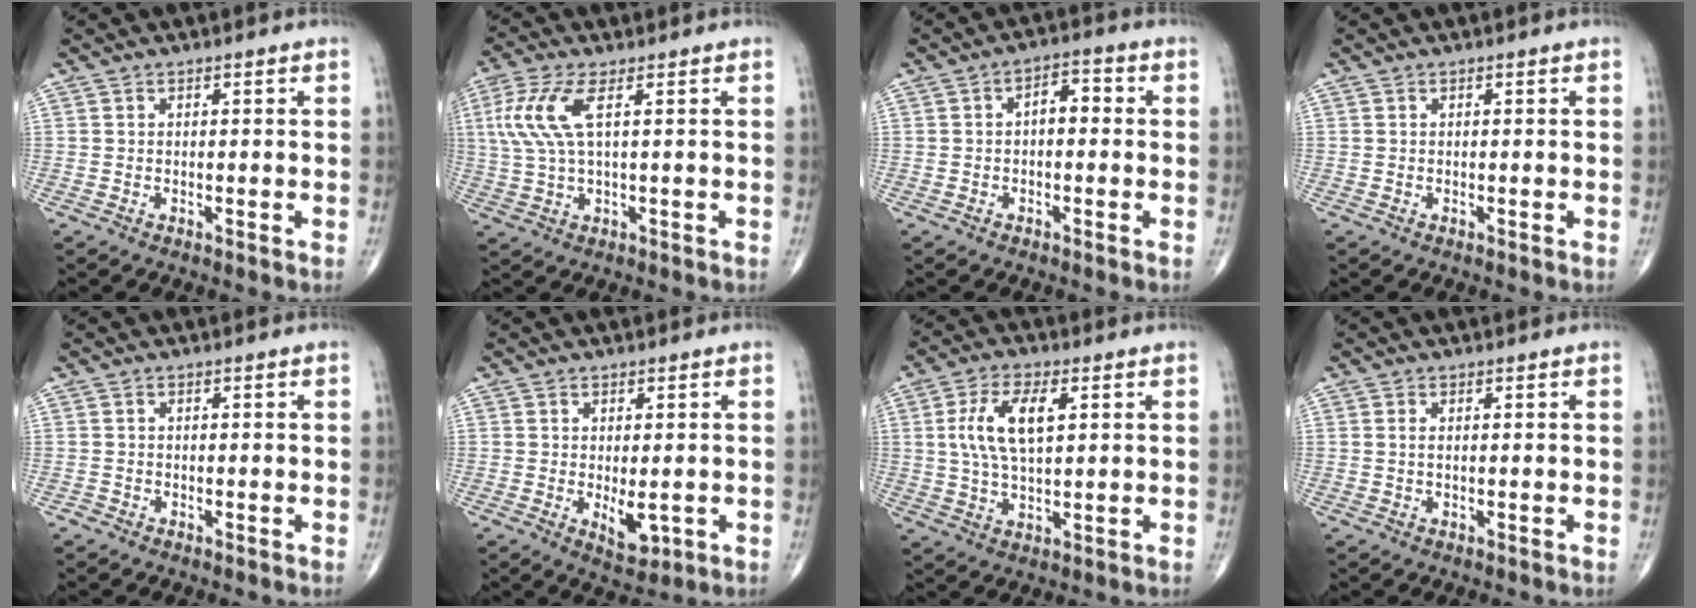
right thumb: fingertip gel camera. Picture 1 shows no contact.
{"total": 8.4, "force": [2.3, 2.6, 7.6], "torque": [-0.207, 0.008, 0.050]}
{"total": 4.2, "force": [-0.1, 2.4, 3.5], "torque": [-0.038, 0.018, -0.011]}
{"total": 0.0}
{"total": 0.7, "force": [-0.5, 0.5, -0.1], "torque": [0.002, 0.002, -0.014]}
{"total": 4.5, "force": [-0.8, 2.1, 3.9], "torque": [-0.047, -0.011, -0.002]}
{"total": 10.2, "force": [2.4, 4.6, 8.8], "torque": [-0.175, 0.001, 0.046]}
{"total": 0.8, "force": [0.1, 0.3, 0.8], "torque": [-0.019, -0.001, 0.002]}